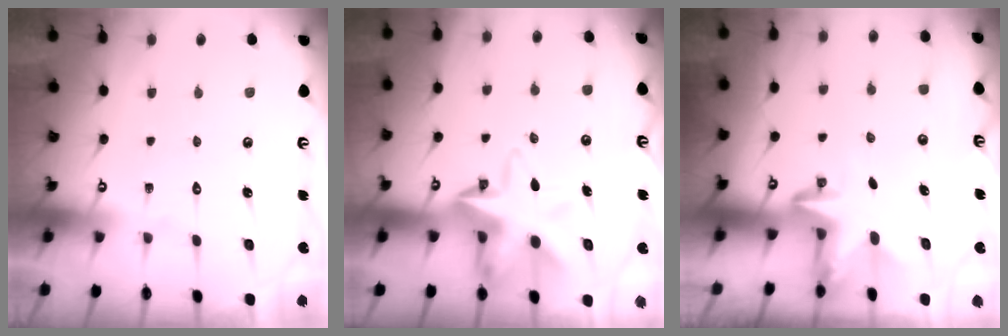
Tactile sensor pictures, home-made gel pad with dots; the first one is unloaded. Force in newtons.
{"total": 11.1, "press": 10.9, "slide": 2.0}
{"total": 3.1, "press": 3.0, "slide": 0.7}